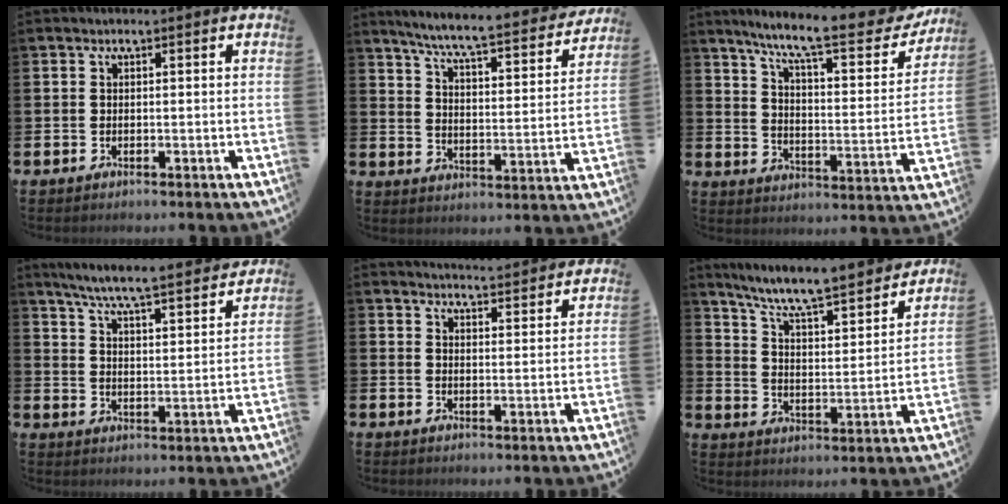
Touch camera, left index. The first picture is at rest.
{"total": 6.9, "force": [6.3, 0.4, 2.9], "torque": [-0.080, -0.050, 0.101]}
{"total": 10.5, "force": [8.7, 1.6, 5.8], "torque": [-0.122, -0.054, 0.136]}
{"total": 7.2, "force": [6.8, 0.0, 2.4], "torque": [-0.070, -0.053, 0.113]}
{"total": 4.9, "force": [4.9, -0.1, 0.1], "torque": [-0.006, -0.037, 0.085]}
{"total": 8.3, "force": [7.7, 0.6, 3.2], "torque": [-0.092, -0.062, 0.125]}